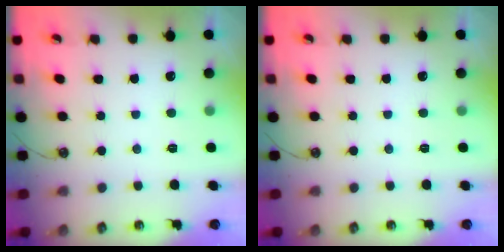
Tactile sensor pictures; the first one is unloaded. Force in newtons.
{"total": 0.0}